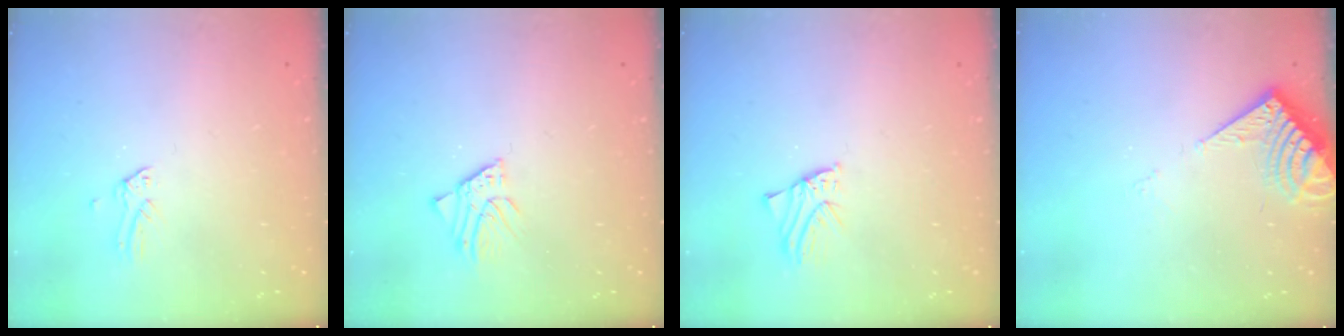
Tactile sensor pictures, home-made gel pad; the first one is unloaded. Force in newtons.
{"total": 1.4, "press": 1.4, "slide": 0.0}
{"total": 1.2, "press": 1.2, "slide": 0.0}
{"total": 7.2, "press": 7.1, "slide": 0.9}